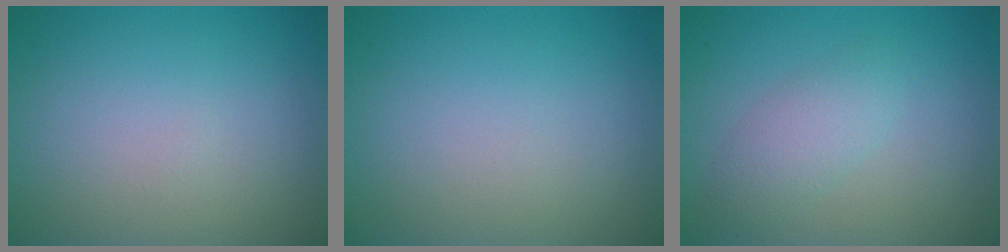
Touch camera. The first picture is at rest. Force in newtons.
{"total": 0.0}
{"total": 2.5, "press": 2.5, "slide": 0.0}